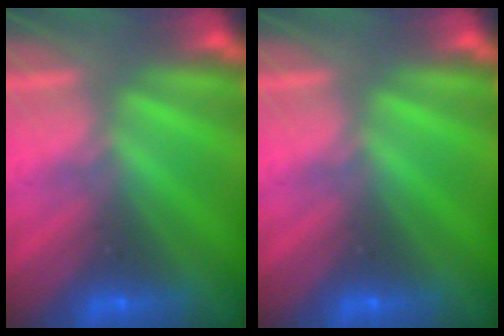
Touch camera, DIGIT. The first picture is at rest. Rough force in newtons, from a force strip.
{"total": 0.0}